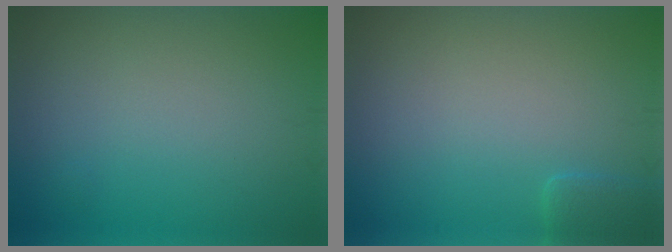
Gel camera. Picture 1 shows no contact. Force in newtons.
{"total": 1.4, "press": 1.4, "slide": 0.1}